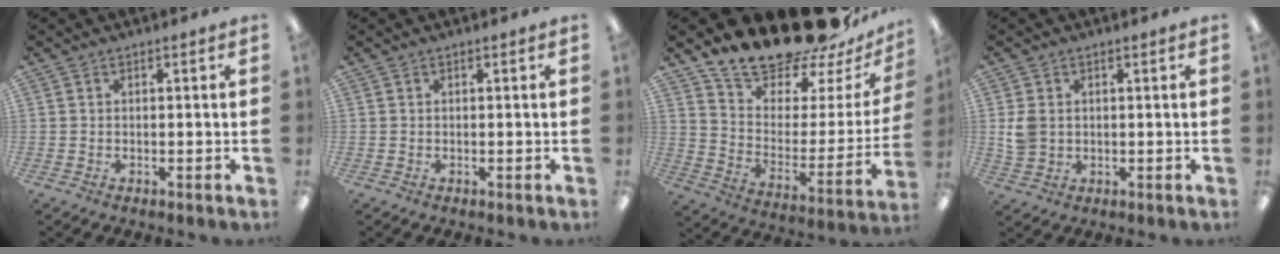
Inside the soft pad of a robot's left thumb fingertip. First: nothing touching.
{"total": 0.0}
{"total": 21.5, "force": [19.3, 6.0, 7.3], "torque": [-0.113, -0.161, 0.336]}
{"total": 4.6, "force": [1.0, 3.7, 2.5], "torque": [-0.049, 0.001, 0.018]}